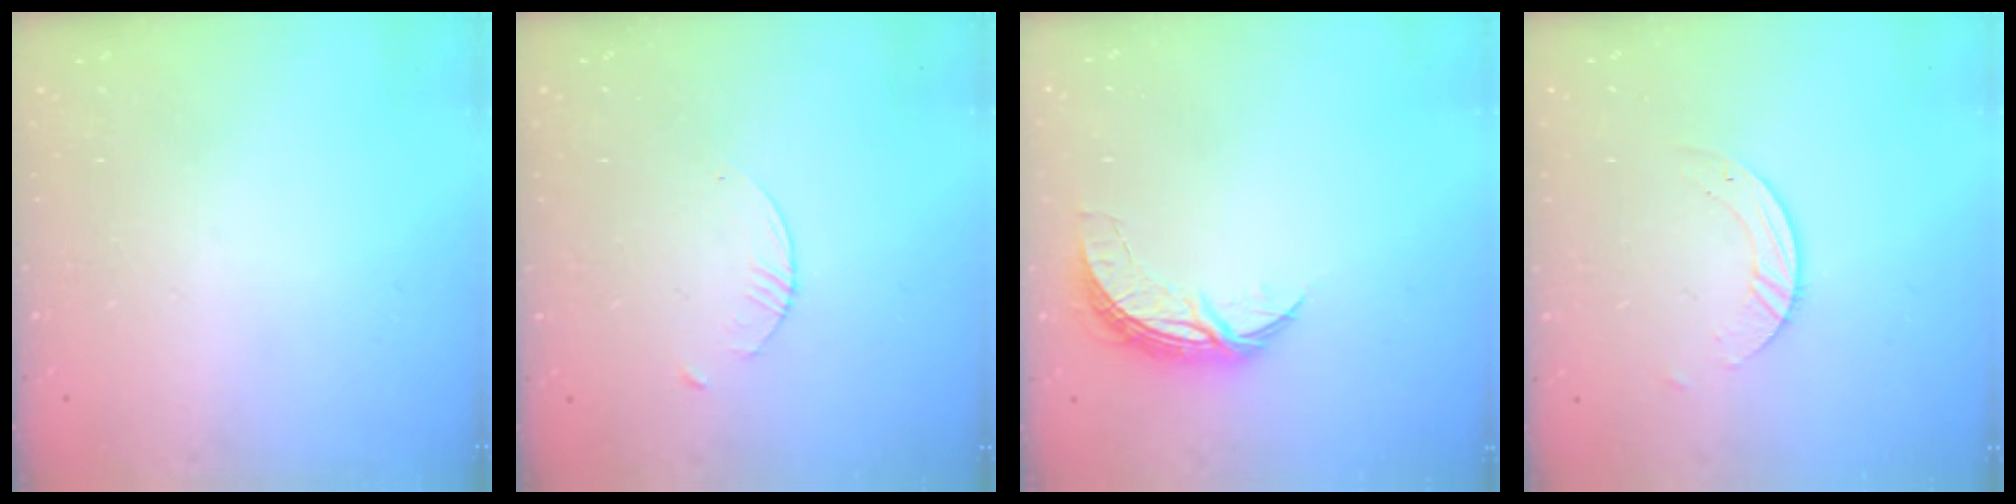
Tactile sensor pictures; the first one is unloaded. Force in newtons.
{"total": 1.5, "press": 1.5, "slide": 0.2}
{"total": 7.4, "press": 7.4, "slide": 0.5}
{"total": 3.1, "press": 3.1, "slide": 0.2}